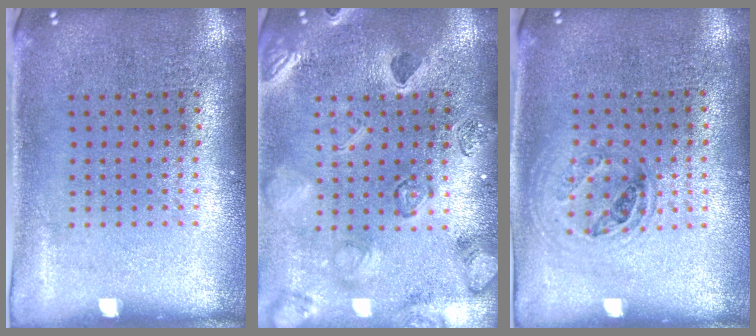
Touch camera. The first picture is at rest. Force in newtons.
{"total": 2.5, "press": 2.4, "slide": 0.5}
{"total": 1.0, "press": 1.0, "slide": 0.4}